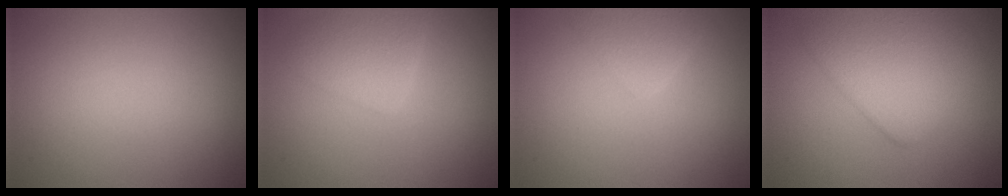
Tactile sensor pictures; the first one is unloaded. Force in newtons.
{"total": 2.6, "press": 2.6, "slide": 0.2}
{"total": 2.1, "press": 2.1, "slide": 0.1}
{"total": 4.4, "press": 4.4, "slide": 0.4}